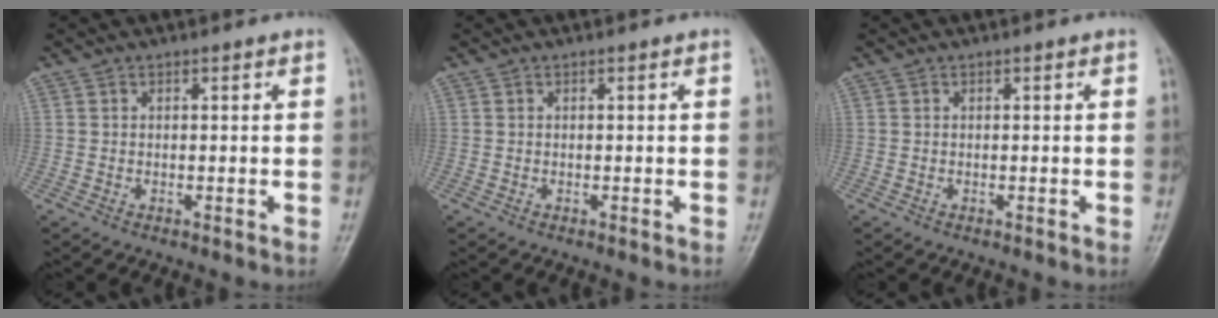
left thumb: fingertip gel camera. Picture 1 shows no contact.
{"total": 0.0}
{"total": 0.0}